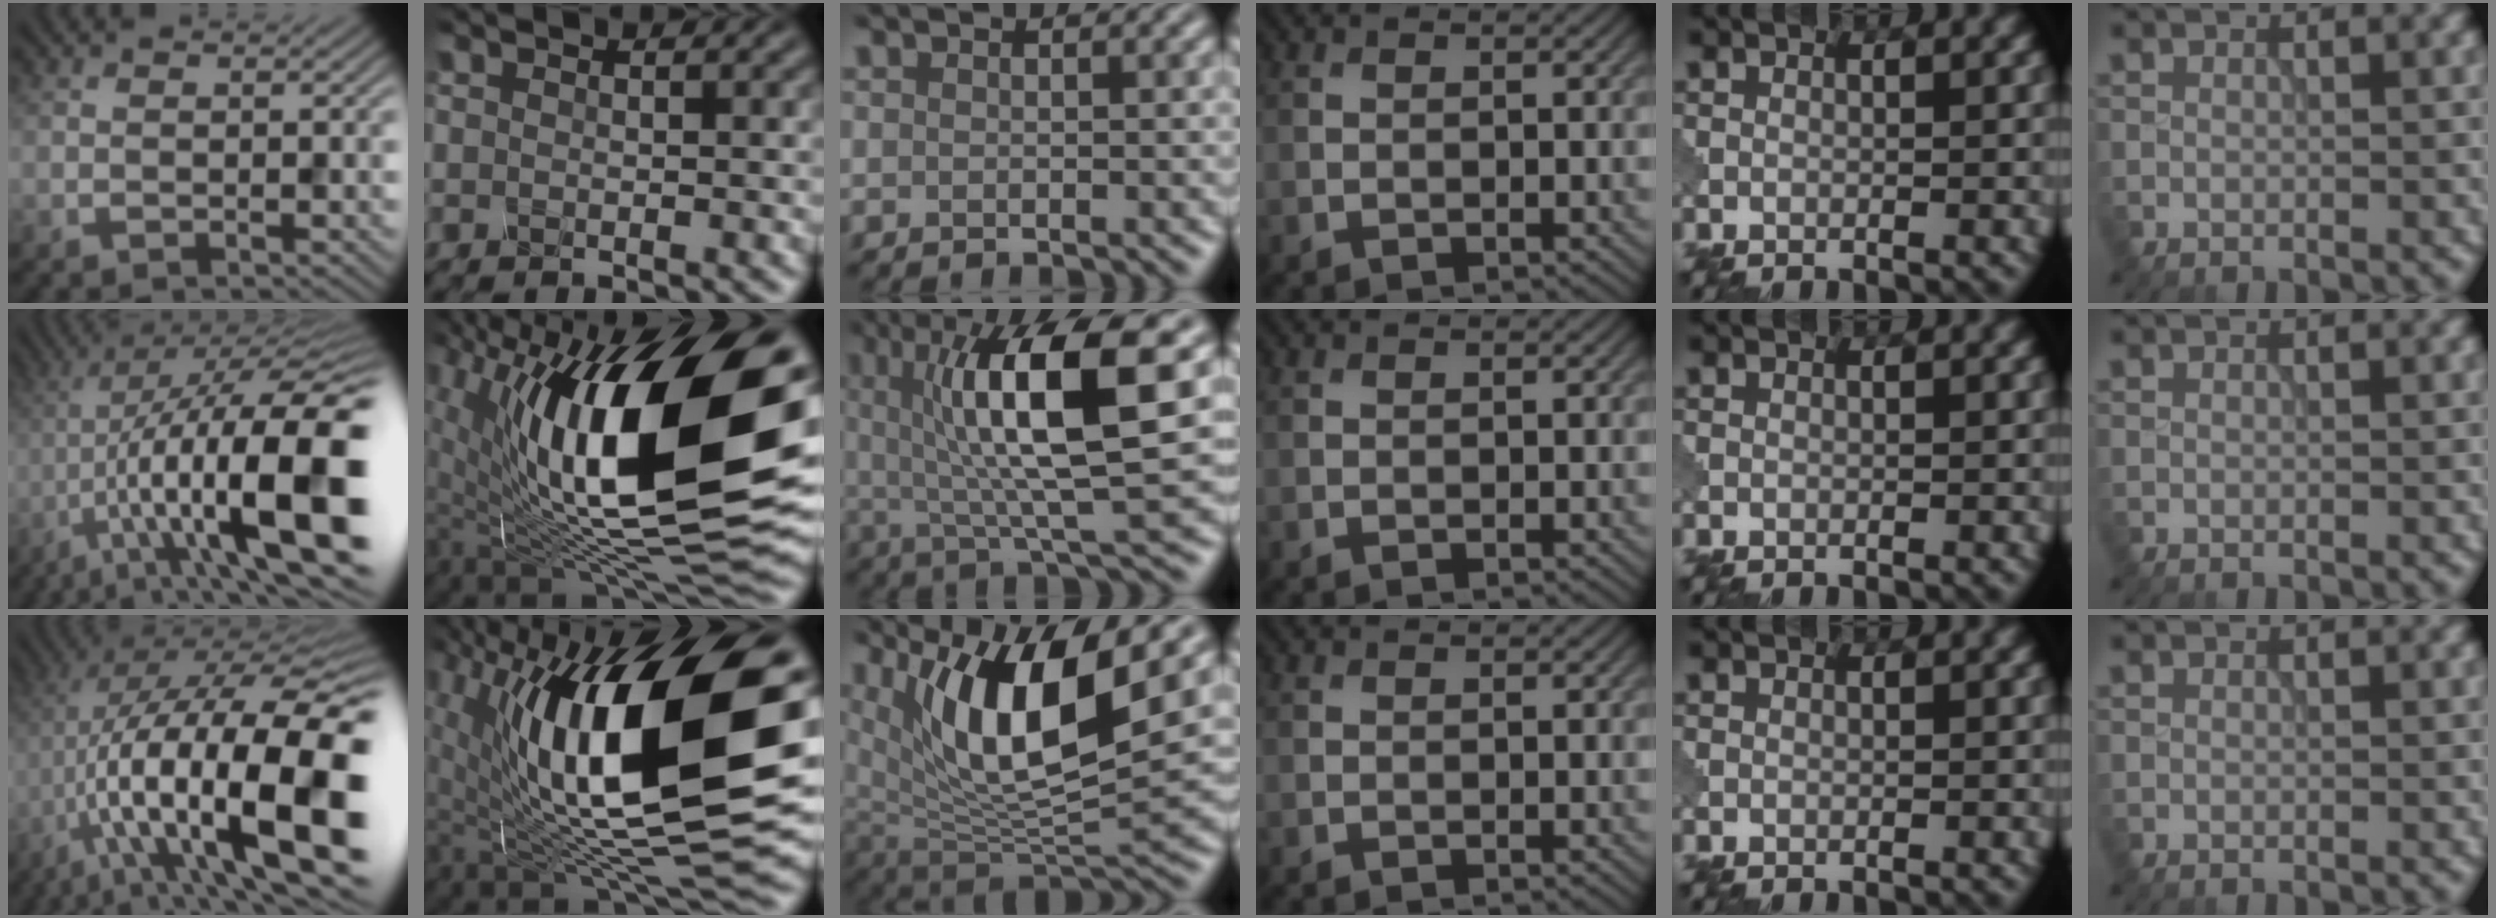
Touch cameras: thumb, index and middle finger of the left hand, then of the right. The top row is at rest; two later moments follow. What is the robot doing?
{"motion": "shake", "object": "plastic piggy bank"}